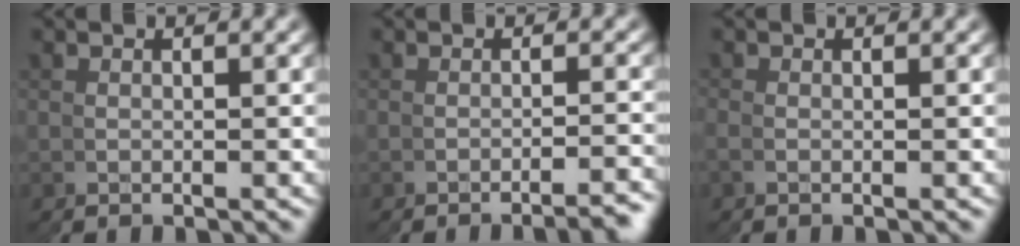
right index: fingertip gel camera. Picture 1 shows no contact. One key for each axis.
{"total": 2.3, "fx": -1.7, "fy": -1.5, "fz": -0.5, "tx": 0.004, "ty": 0.013, "tz": -0.032}
{"total": 0.6, "fx": -0.2, "fy": -0.5, "fz": -0.3, "tx": 0.004, "ty": 0.002, "tz": -0.006}